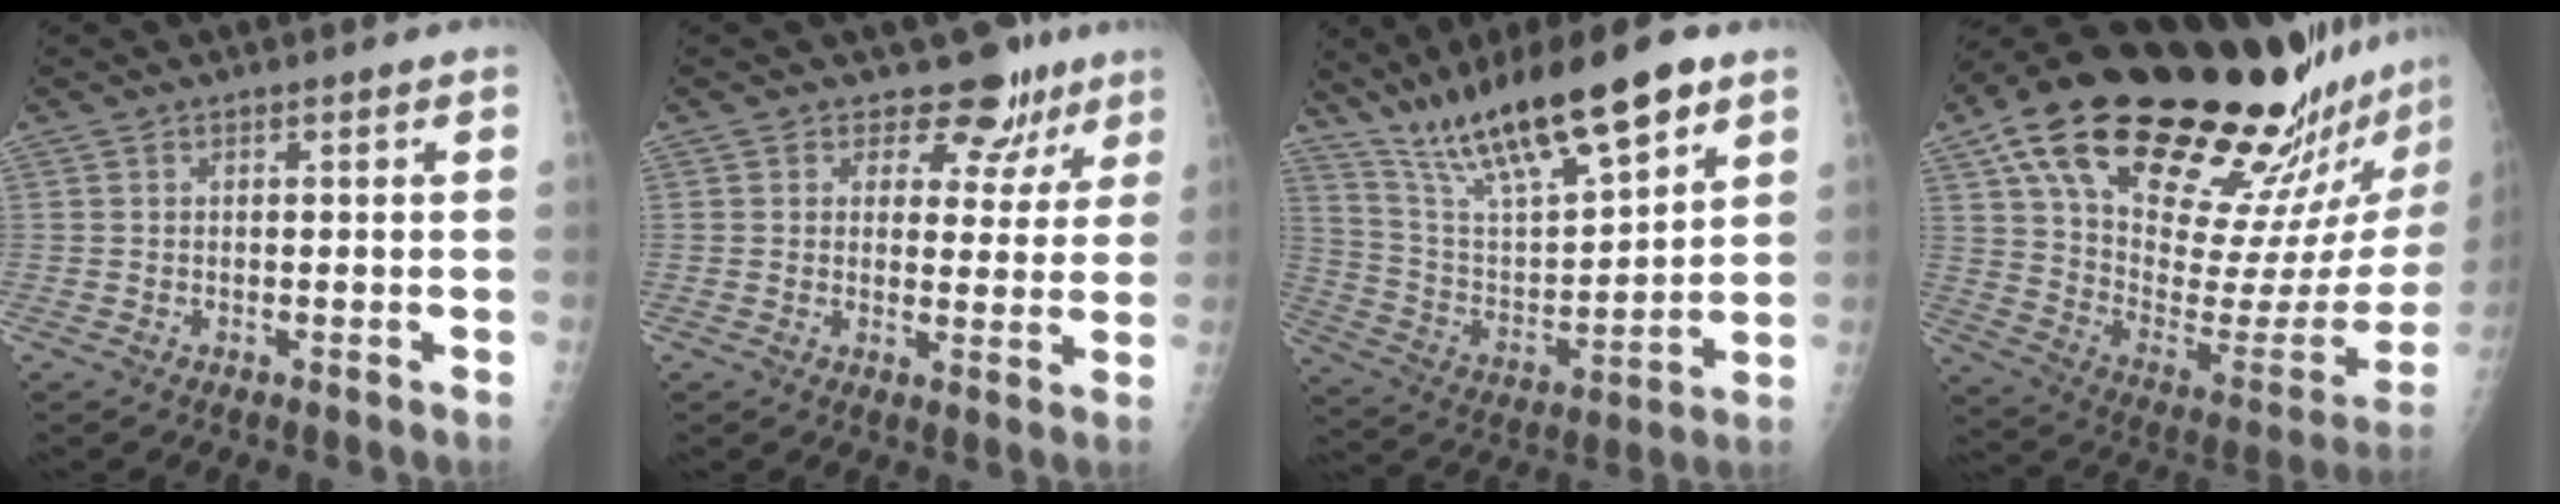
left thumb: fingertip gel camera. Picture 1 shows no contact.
{"total": 7.9, "force": [5.8, 5.1, 1.5], "torque": [0.018, -0.032, 0.064]}
{"total": 21.8, "force": [14.8, 5.4, 15.1], "torque": [-0.241, -0.048, 0.268]}
{"total": 35.8, "force": [24.5, 10.1, 24.2], "torque": [-0.356, -0.077, 0.380]}